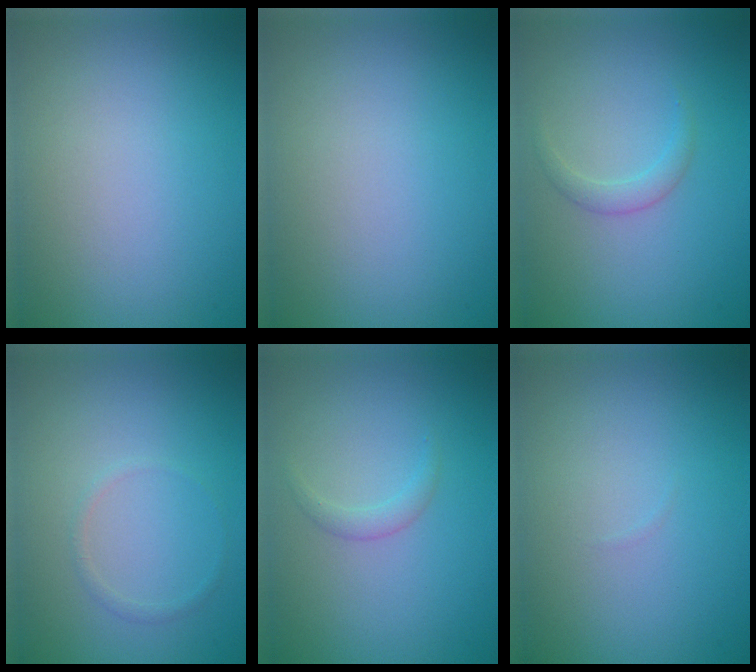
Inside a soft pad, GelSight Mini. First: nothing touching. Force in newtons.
{"total": 0.0}
{"total": 1.2, "press": 1.2, "slide": 0.1}
{"total": 0.7, "press": 0.7, "slide": 0.0}
{"total": 1.0, "press": 1.0, "slide": 0.1}
{"total": 0.0}